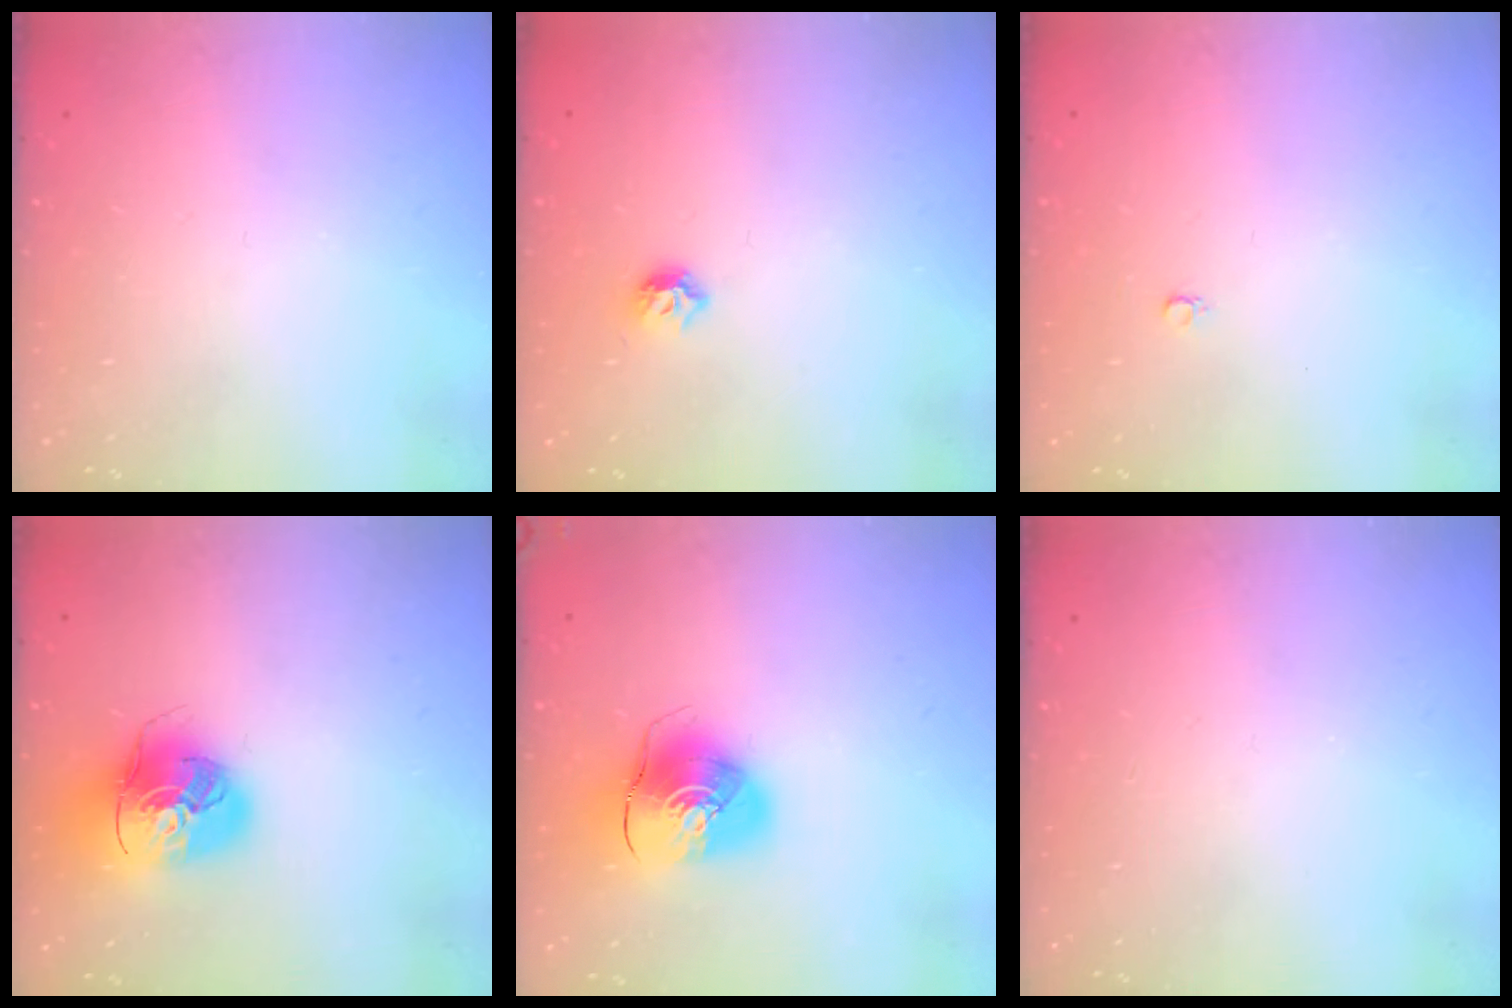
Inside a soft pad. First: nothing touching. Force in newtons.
{"total": 6.0, "press": 5.9, "slide": 1.0}
{"total": 2.4, "press": 2.4, "slide": 0.2}
{"total": 16.4, "press": 16.2, "slide": 2.5}
{"total": 10.8, "press": 10.7, "slide": 1.5}
{"total": 0.0}